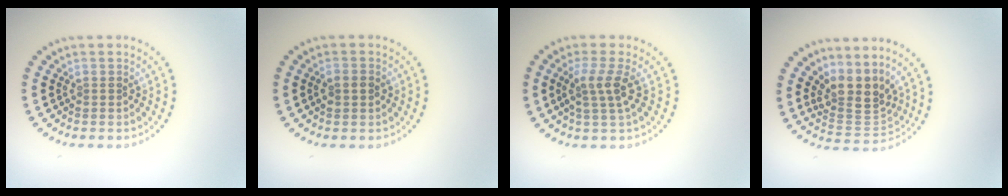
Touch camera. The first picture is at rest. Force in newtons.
{"total": 1.5, "press": 1.5, "slide": 0.3}
{"total": 2.7, "press": 2.1, "slide": 1.7}
{"total": 3.9, "press": 2.9, "slide": 2.6}